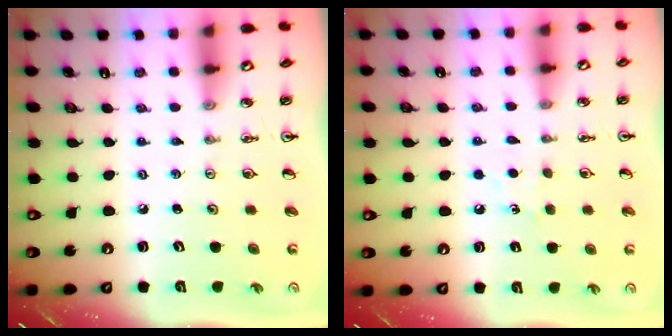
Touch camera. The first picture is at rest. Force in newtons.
{"total": 4.4, "press": 4.3, "slide": 0.6}